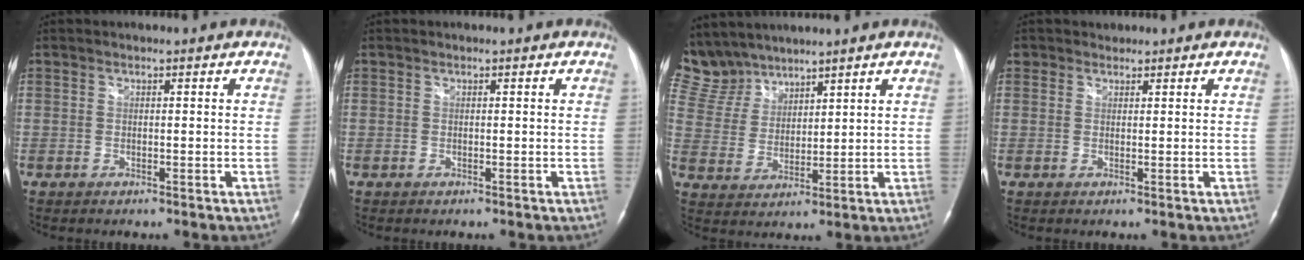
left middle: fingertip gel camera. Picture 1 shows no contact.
{"total": 0.0}
{"total": 9.8, "force": [9.0, 3.8, 0.6], "torque": [-0.028, 0.015, 0.201]}
{"total": 1.5, "force": [1.0, 1.1, -0.2], "torque": [0.011, 0.001, 0.011]}